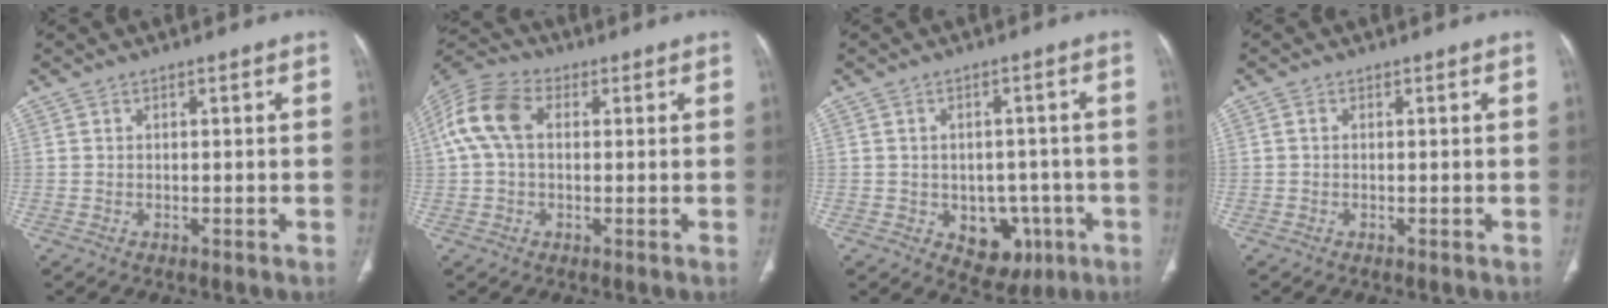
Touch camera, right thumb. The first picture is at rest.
{"total": 10.4, "force": [1.7, 6.8, 7.7], "torque": [-0.168, 0.034, 0.027]}
{"total": 8.7, "force": [-2.9, 6.5, 5.1], "torque": [-0.026, 0.018, -0.023]}
{"total": 0.6, "force": [0.0, 0.4, 0.4], "torque": [-0.007, 0.001, -0.003]}